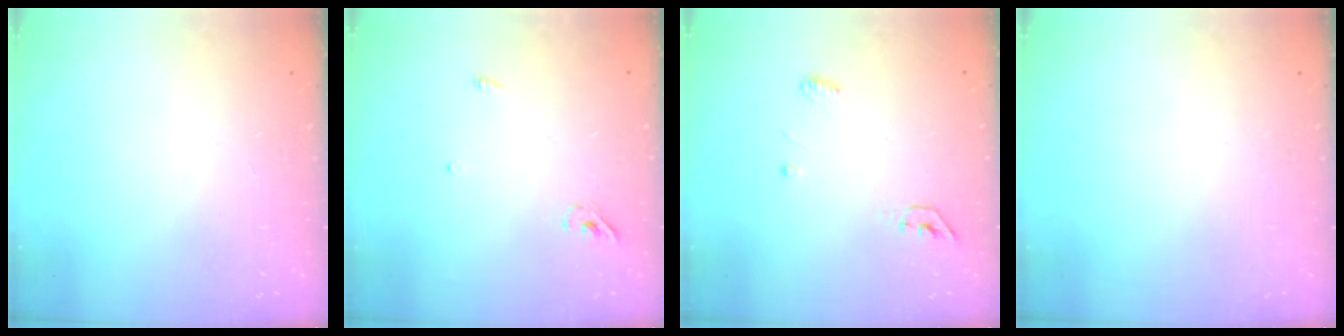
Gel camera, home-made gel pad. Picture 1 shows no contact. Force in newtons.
{"total": 3.7, "press": 3.6, "slide": 1.0}
{"total": 4.4, "press": 4.3, "slide": 0.8}
{"total": 0.0}